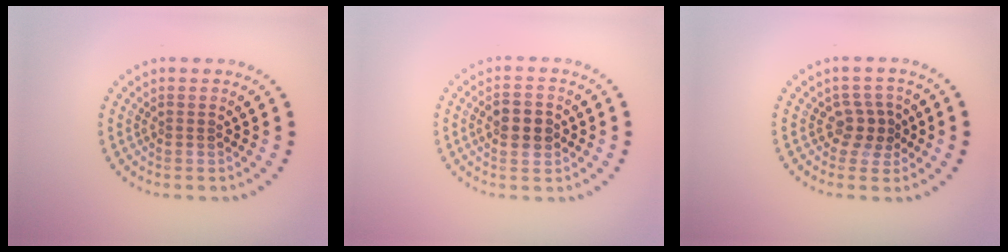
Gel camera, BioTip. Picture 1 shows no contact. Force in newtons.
{"total": 2.8, "press": 2.7, "slide": 0.2}
{"total": 2.2, "press": 1.9, "slide": 1.2}